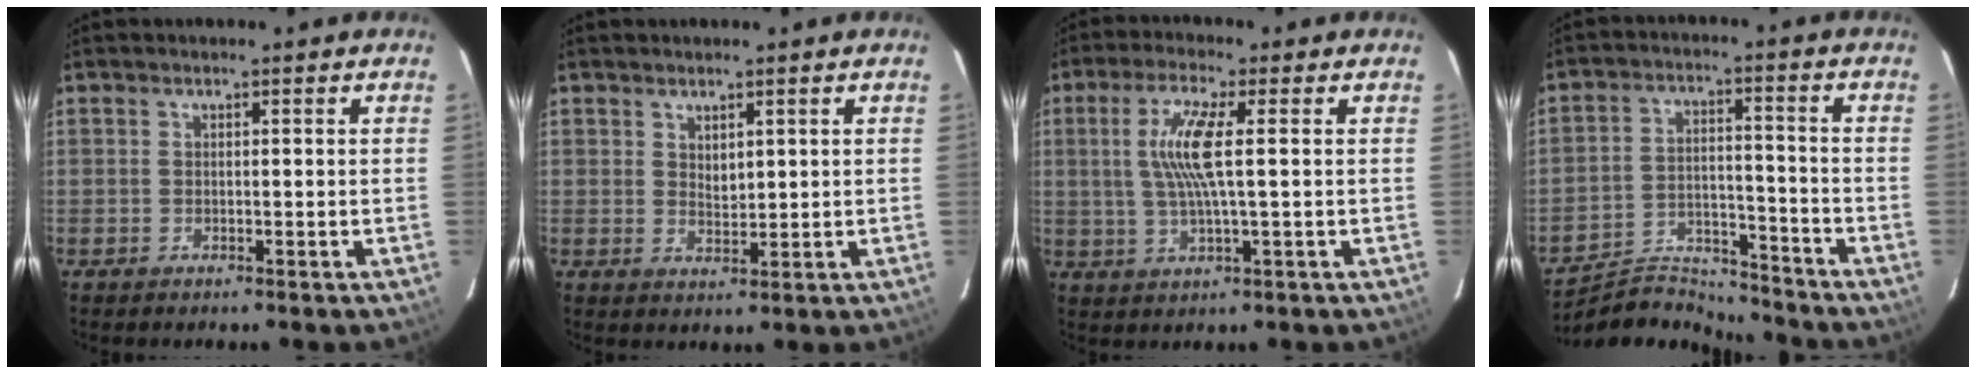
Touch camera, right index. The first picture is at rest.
{"total": 2.3, "force": [1.3, 1.3, 1.4], "torque": [-0.021, -0.001, 0.025]}
{"total": 8.3, "force": [1.2, 0.7, 8.2], "torque": [-0.163, 0.002, 0.025]}
{"total": 10.6, "force": [-10.4, 2.0, -0.3], "torque": [-0.016, 0.025, -0.177]}